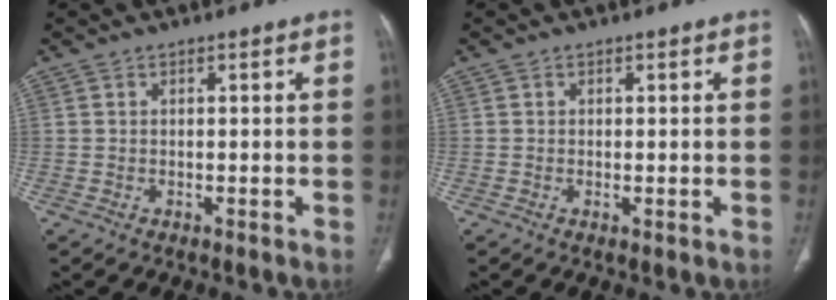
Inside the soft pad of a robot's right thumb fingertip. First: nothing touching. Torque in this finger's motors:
{"motor_torque": [-0.58, -0.23, -0.33, 0.01, -0.03]}